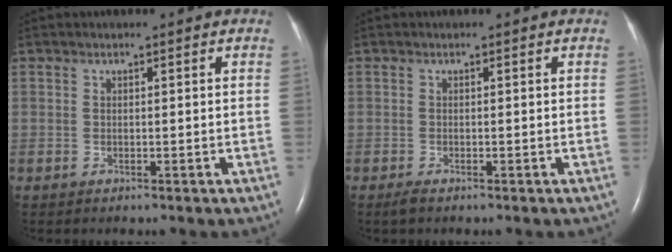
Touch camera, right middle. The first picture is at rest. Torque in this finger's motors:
{"motor_torque": [0.23, -0.08, -0.01, 0.02]}